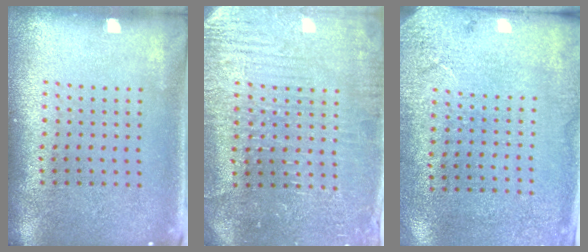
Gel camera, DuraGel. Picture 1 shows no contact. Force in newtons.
{"total": 3.5, "press": 3.5, "slide": 0.6}
{"total": 2.7, "press": 2.2, "slide": 1.5}